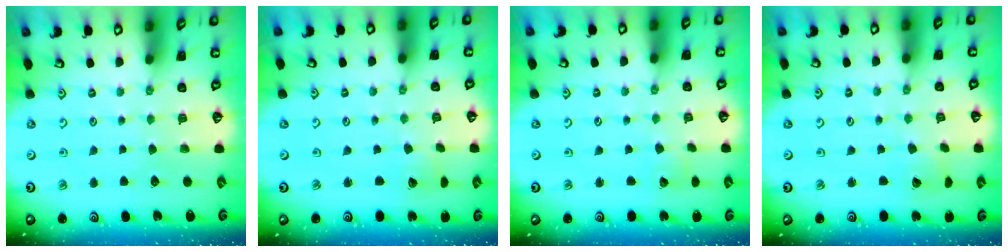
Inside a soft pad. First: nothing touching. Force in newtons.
{"total": 2.0, "press": 2.0, "slide": 0.3}
{"total": 2.7, "press": 2.7, "slide": 0.3}
{"total": 2.2, "press": 2.2, "slide": 0.3}